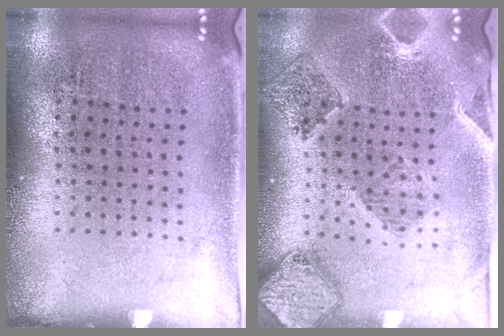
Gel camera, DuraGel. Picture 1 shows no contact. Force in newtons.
{"total": 1.6, "press": 1.6, "slide": 0.3}